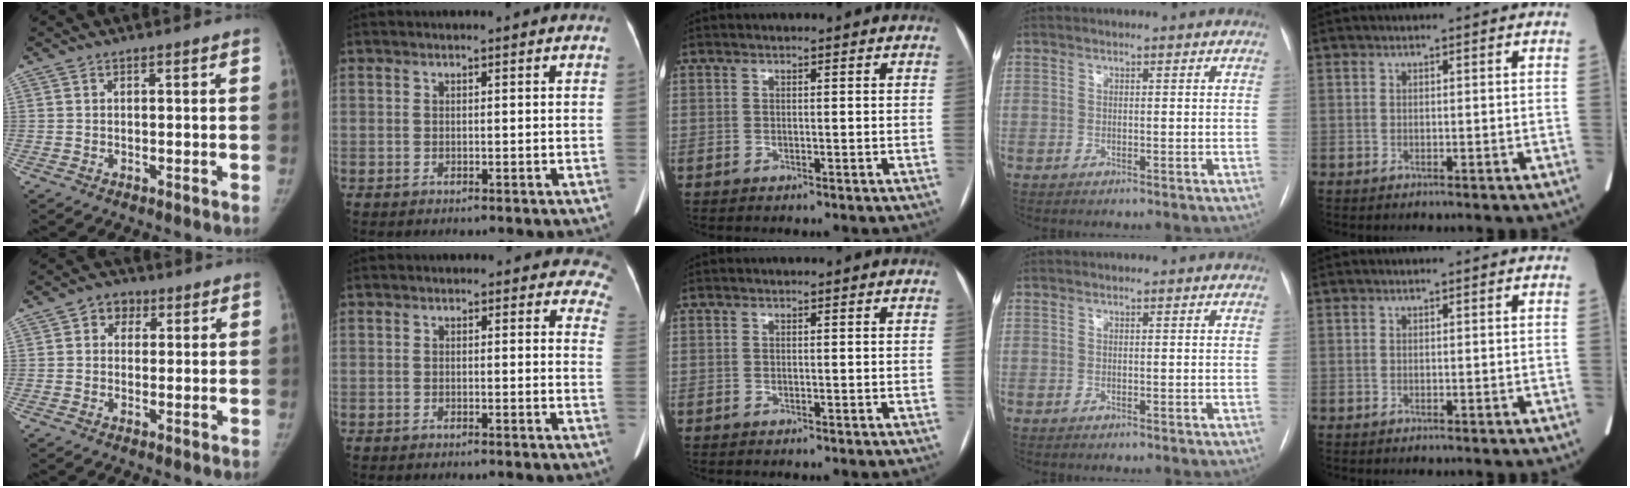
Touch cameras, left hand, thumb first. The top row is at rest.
{"thumb": {"total": 4.3, "force": [1.4, 3.5, 1.9], "torque": [-0.003, 0.002, 0.016]}, "index": {"total": 5.0, "force": [4.4, 2.3, 0.6], "torque": [0.030, -0.011, 0.007]}}